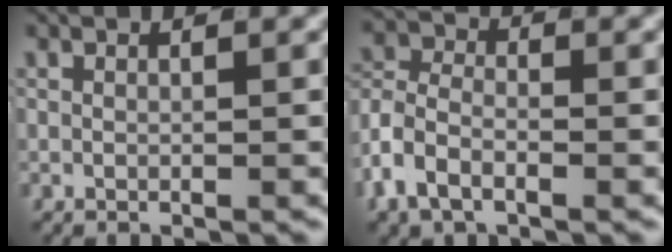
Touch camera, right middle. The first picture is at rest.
{"total": 5.4, "force": [-1.4, 4.0, 3.3], "torque": [-0.077, -0.012, -0.027]}